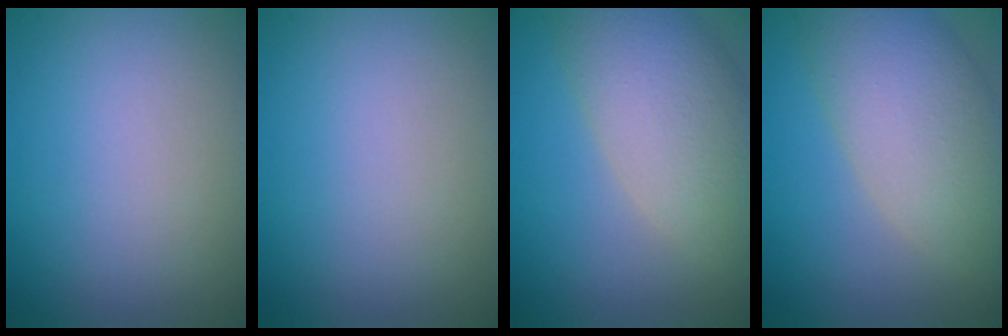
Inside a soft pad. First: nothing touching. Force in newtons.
{"total": 0.0}
{"total": 7.6, "press": 7.6, "slide": 0.5}
{"total": 7.6, "press": 7.5, "slide": 0.8}